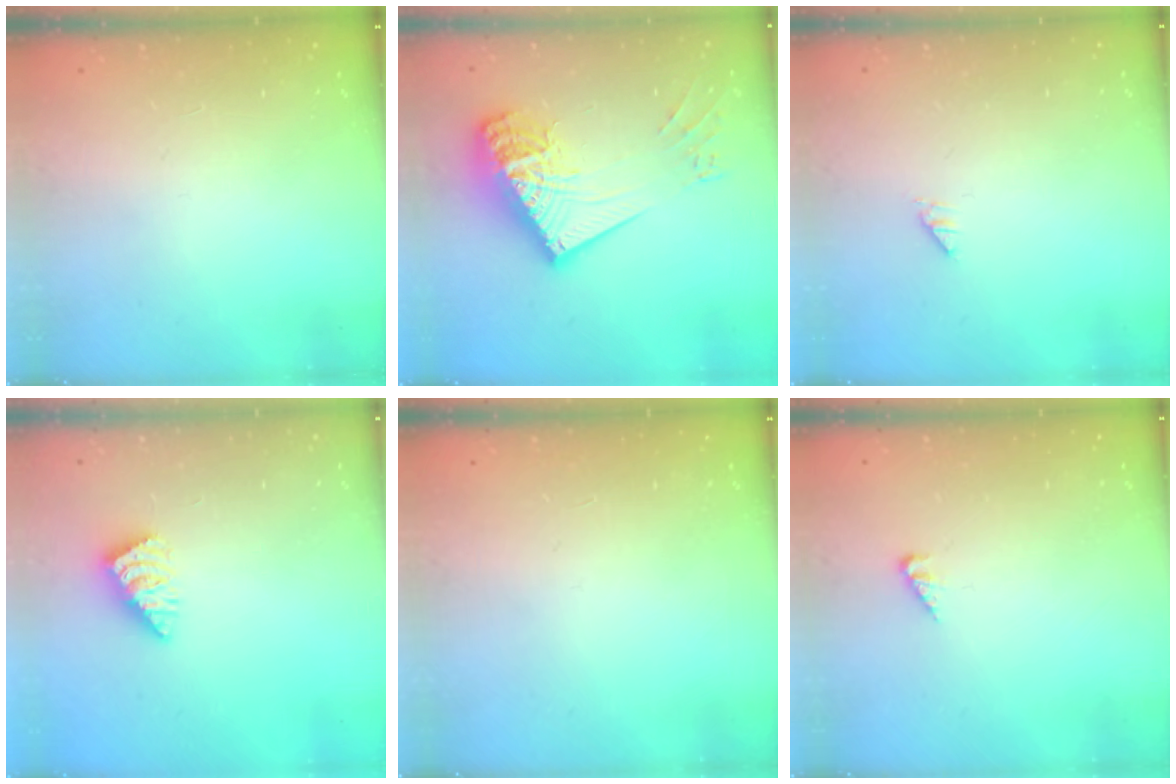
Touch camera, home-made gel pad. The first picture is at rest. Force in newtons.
{"total": 21.5, "press": 21.3, "slide": 2.7}
{"total": 0.0}
{"total": 2.8, "press": 2.7, "slide": 0.5}
{"total": 0.0}
{"total": 2.6, "press": 2.6, "slide": 0.2}